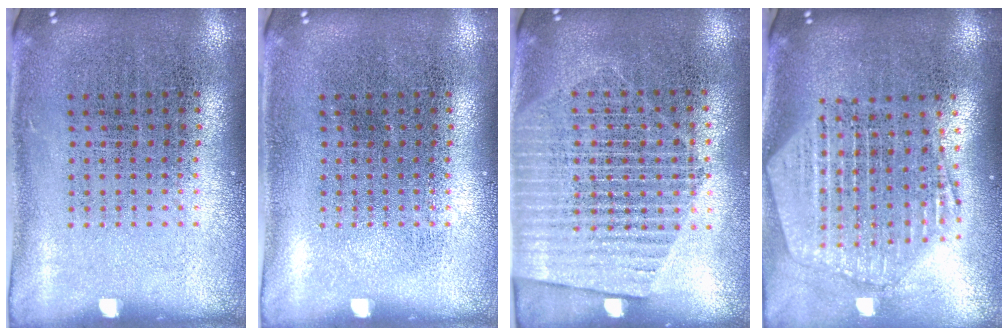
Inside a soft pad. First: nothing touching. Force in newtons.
{"total": 0.0}
{"total": 1.5, "press": 1.3, "slide": 0.7}
{"total": 2.5, "press": 2.1, "slide": 1.3}